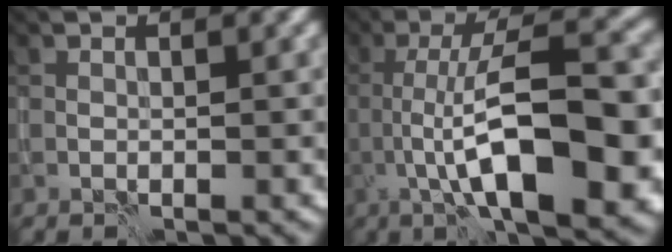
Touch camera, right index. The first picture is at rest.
{"total": 11.1, "force": [-2.8, 3.0, 10.3], "torque": [-0.160, 0.009, -0.051]}